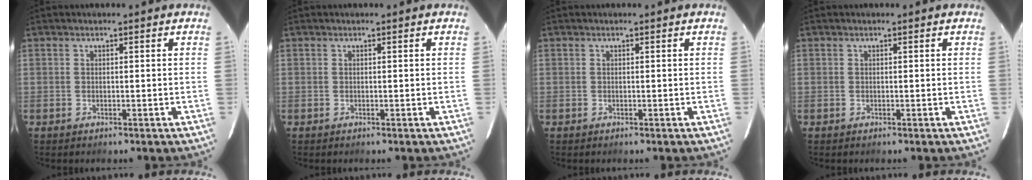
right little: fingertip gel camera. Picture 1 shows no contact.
{"total": 0.0}
{"total": 0.0}
{"total": 0.0}